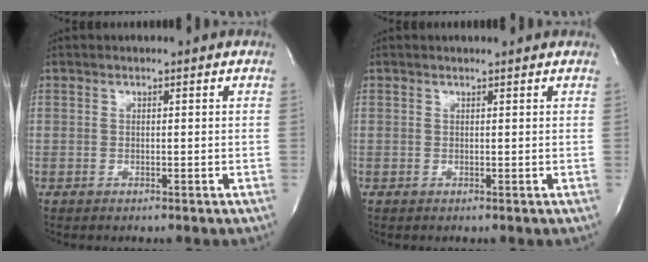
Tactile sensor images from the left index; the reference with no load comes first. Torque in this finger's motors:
{"motor_torque": [0.20, -0.12, 0.00, 0.00]}